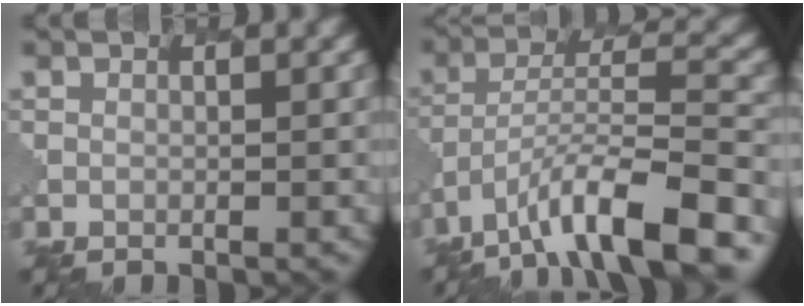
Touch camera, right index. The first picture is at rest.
{"total": 10.1, "force": [-6.9, 2.4, 7.0], "torque": [-0.119, 0.011, -0.122]}